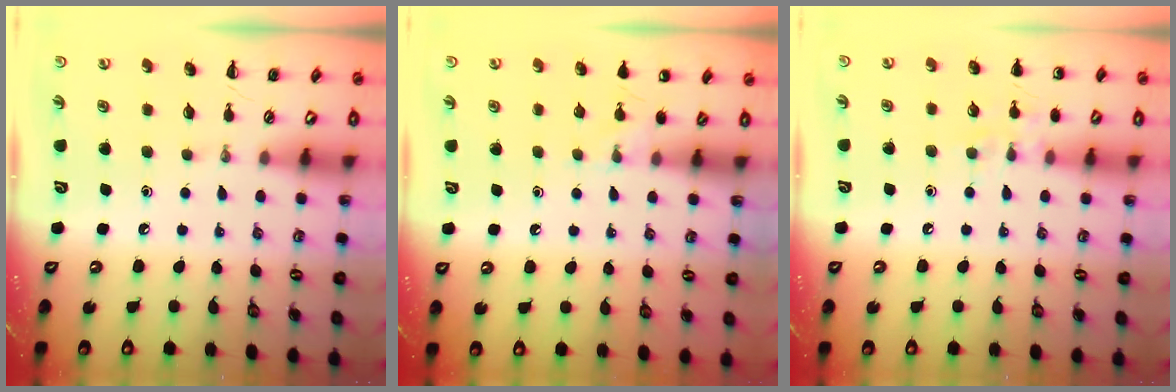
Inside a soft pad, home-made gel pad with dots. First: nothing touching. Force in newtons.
{"total": 4.8, "press": 4.5, "slide": 1.4}
{"total": 7.4, "press": 7.1, "slide": 1.9}